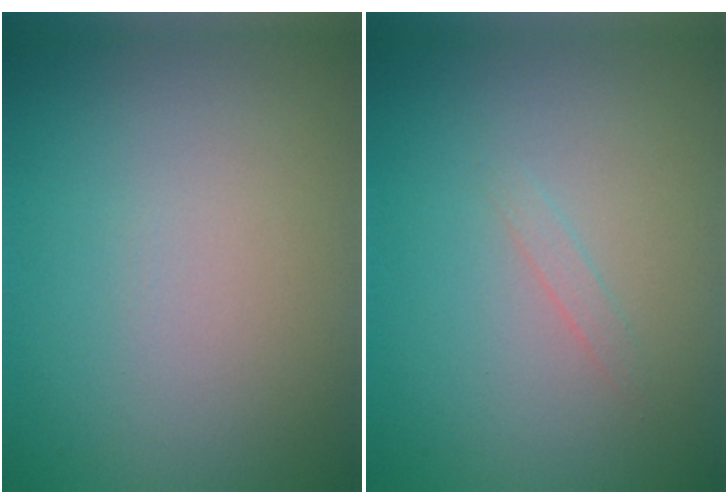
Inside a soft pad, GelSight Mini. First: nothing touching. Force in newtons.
{"total": 0.7, "press": 0.7, "slide": 0.0}